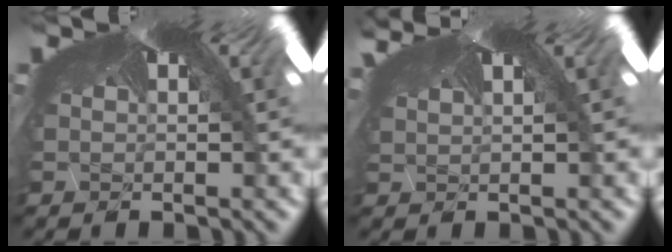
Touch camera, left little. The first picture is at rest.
{"total": 0.9, "force": [0.7, 0.1, 0.6], "torque": [-0.023, -0.001, 0.011]}